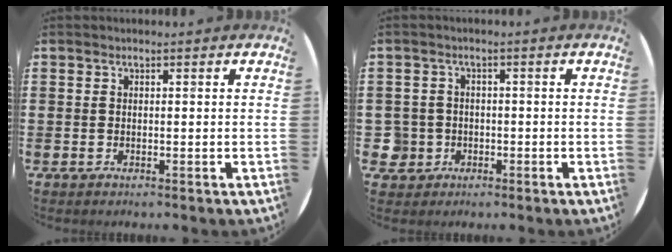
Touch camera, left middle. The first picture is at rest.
{"total": 2.9, "force": [-0.8, 2.8, 0.3], "torque": [-0.024, 0.004, -0.022]}